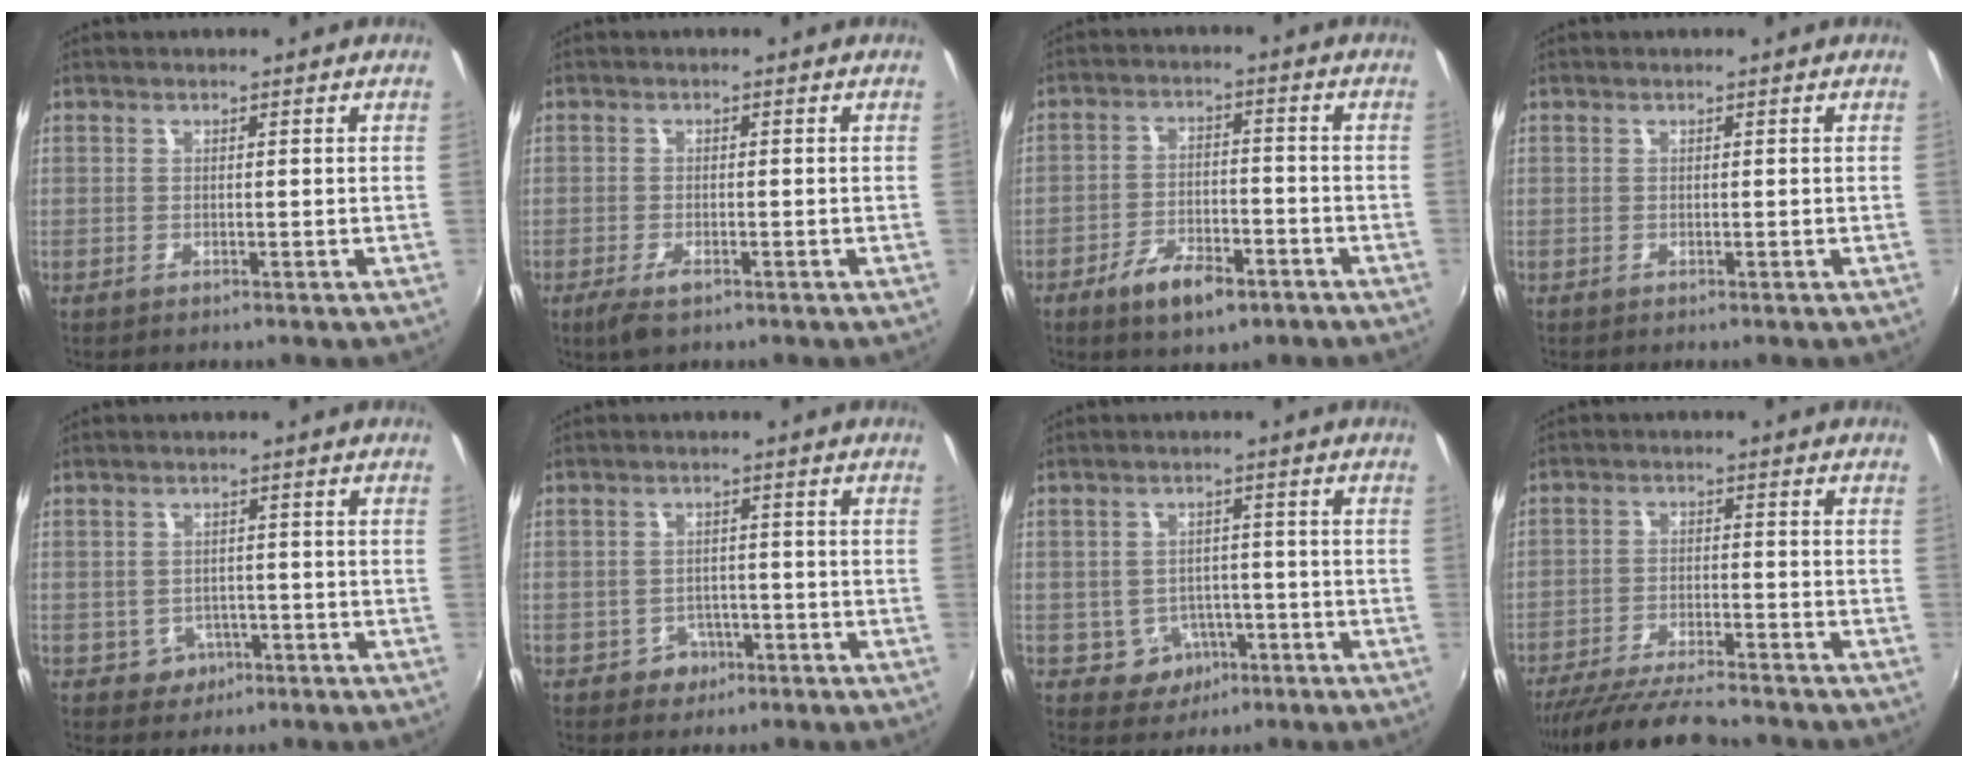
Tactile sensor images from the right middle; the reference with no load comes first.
{"total": 3.6, "force": [-2.2, 1.3, 2.6], "torque": [-0.060, -0.011, -0.040]}
{"total": 8.7, "force": [-5.4, 3.7, 5.7], "torque": [-0.122, -0.006, -0.087]}
{"total": 0.0}
{"total": 3.8, "force": [-1.6, 3.4, 0.6], "torque": [-0.024, 0.006, -0.017]}
{"total": 3.6, "force": [-1.9, 3.1, 0.4], "torque": [-0.018, 0.008, -0.024]}
{"total": 5.4, "force": [-2.3, 4.7, 1.1], "torque": [-0.035, 0.011, -0.020]}
{"total": 13.8, "force": [-12.4, 1.5, 5.8], "torque": [-0.132, -0.021, -0.206]}